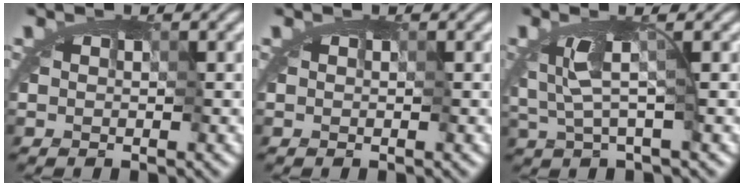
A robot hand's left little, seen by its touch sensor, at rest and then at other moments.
{"total": 0.0}
{"total": 2.0, "force": [-1.0, -0.5, 1.7], "torque": [-0.035, -0.012, -0.017]}